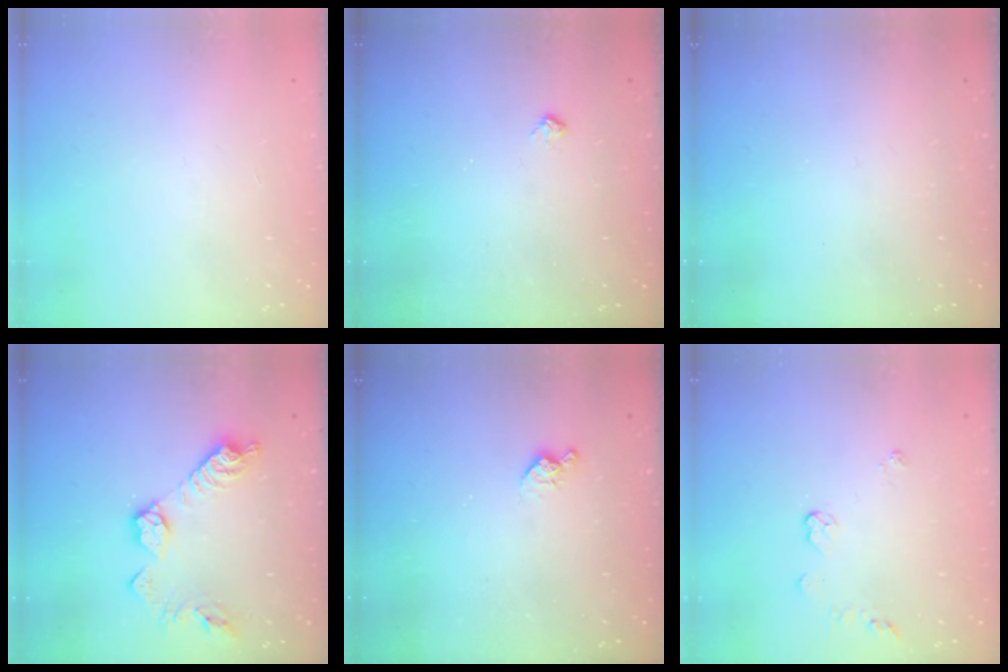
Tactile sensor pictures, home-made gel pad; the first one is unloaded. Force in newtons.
{"total": 6.2, "press": 6.1, "slide": 0.7}
{"total": 0.0}
{"total": 12.5, "press": 12.5, "slide": 0.7}
{"total": 4.7, "press": 4.7, "slide": 0.7}
{"total": 4.8, "press": 4.8, "slide": 0.7}